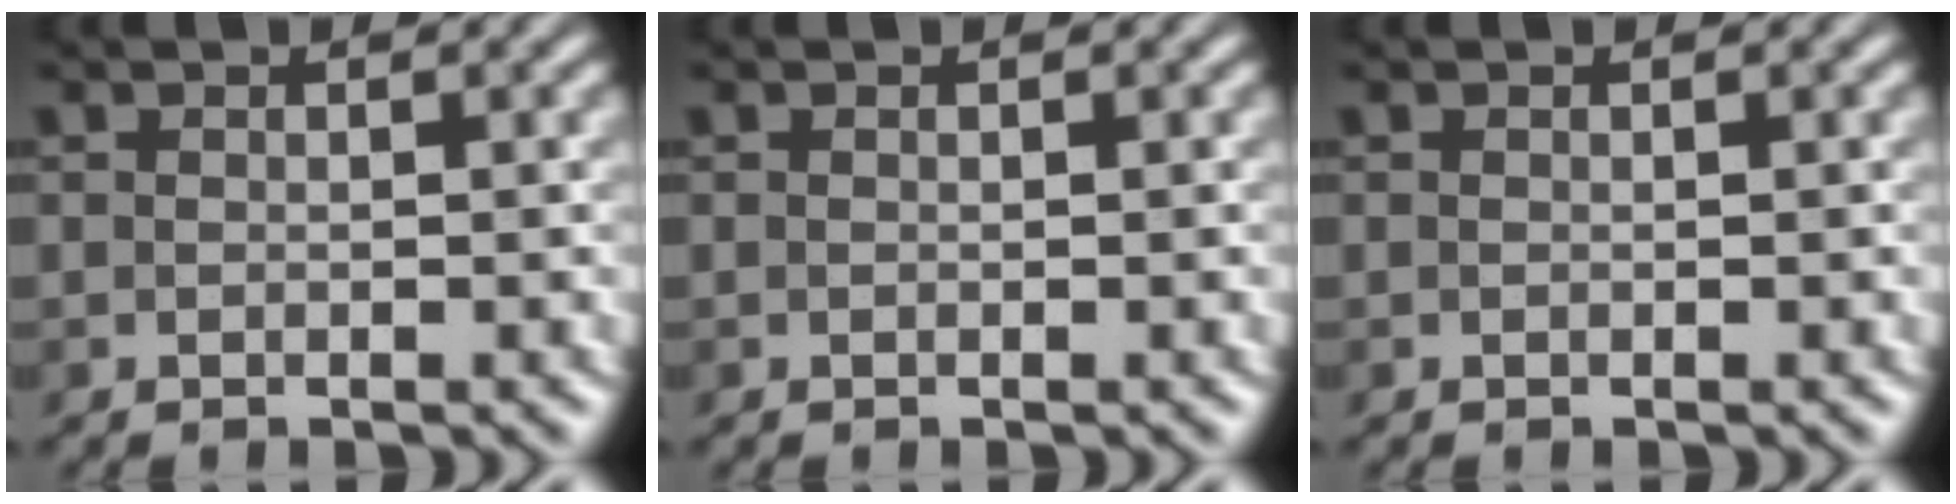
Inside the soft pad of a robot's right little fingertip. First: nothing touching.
{"total": 0.0}
{"total": 0.0}